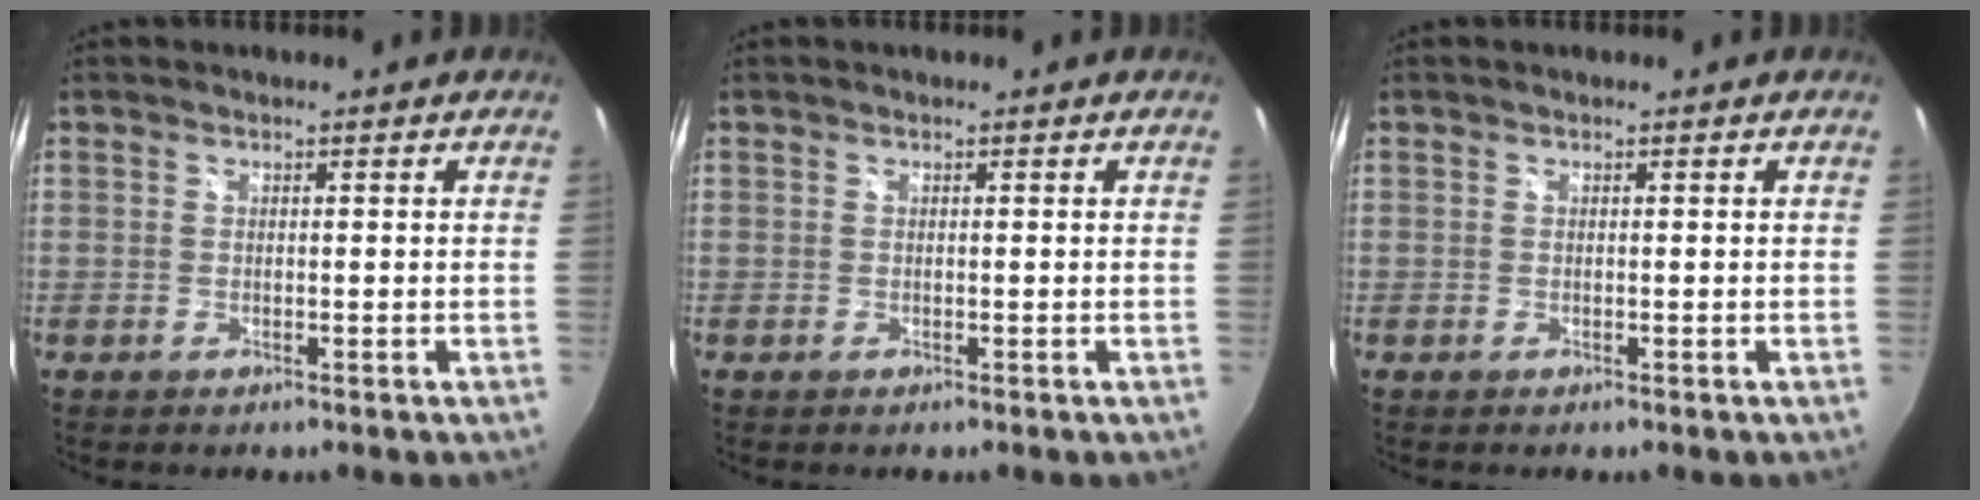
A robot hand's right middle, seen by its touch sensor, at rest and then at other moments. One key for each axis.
{"total": 0.0}
{"total": 0.0}